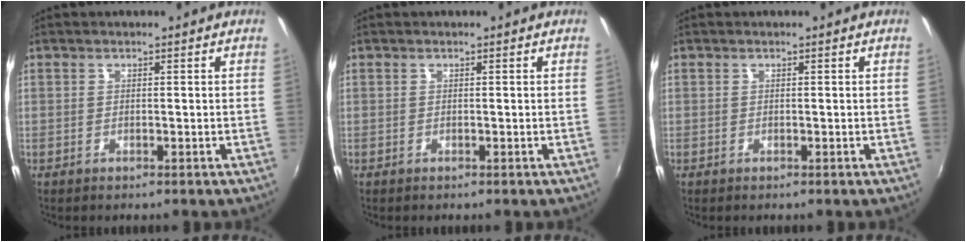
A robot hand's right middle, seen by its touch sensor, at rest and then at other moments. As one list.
[{"total": 0.0}, {"total": 0.0}]